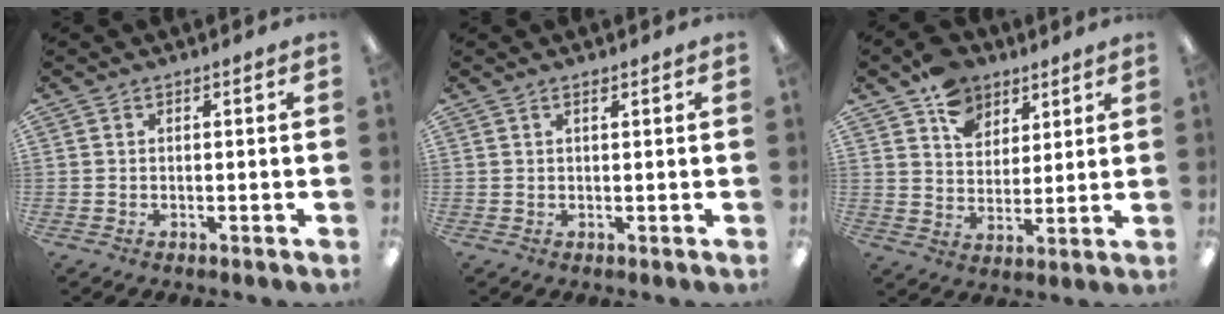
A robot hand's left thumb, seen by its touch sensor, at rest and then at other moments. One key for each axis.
{"total": 0.8, "fx": 0.7, "fy": 0.2, "fz": 0.3, "tx": -0.007, "ty": 0.000, "tz": 0.014}
{"total": 10.8, "fx": 7.2, "fy": 7.5, "fz": 2.8, "tx": -0.050, "ty": -0.039, "tz": 0.138}